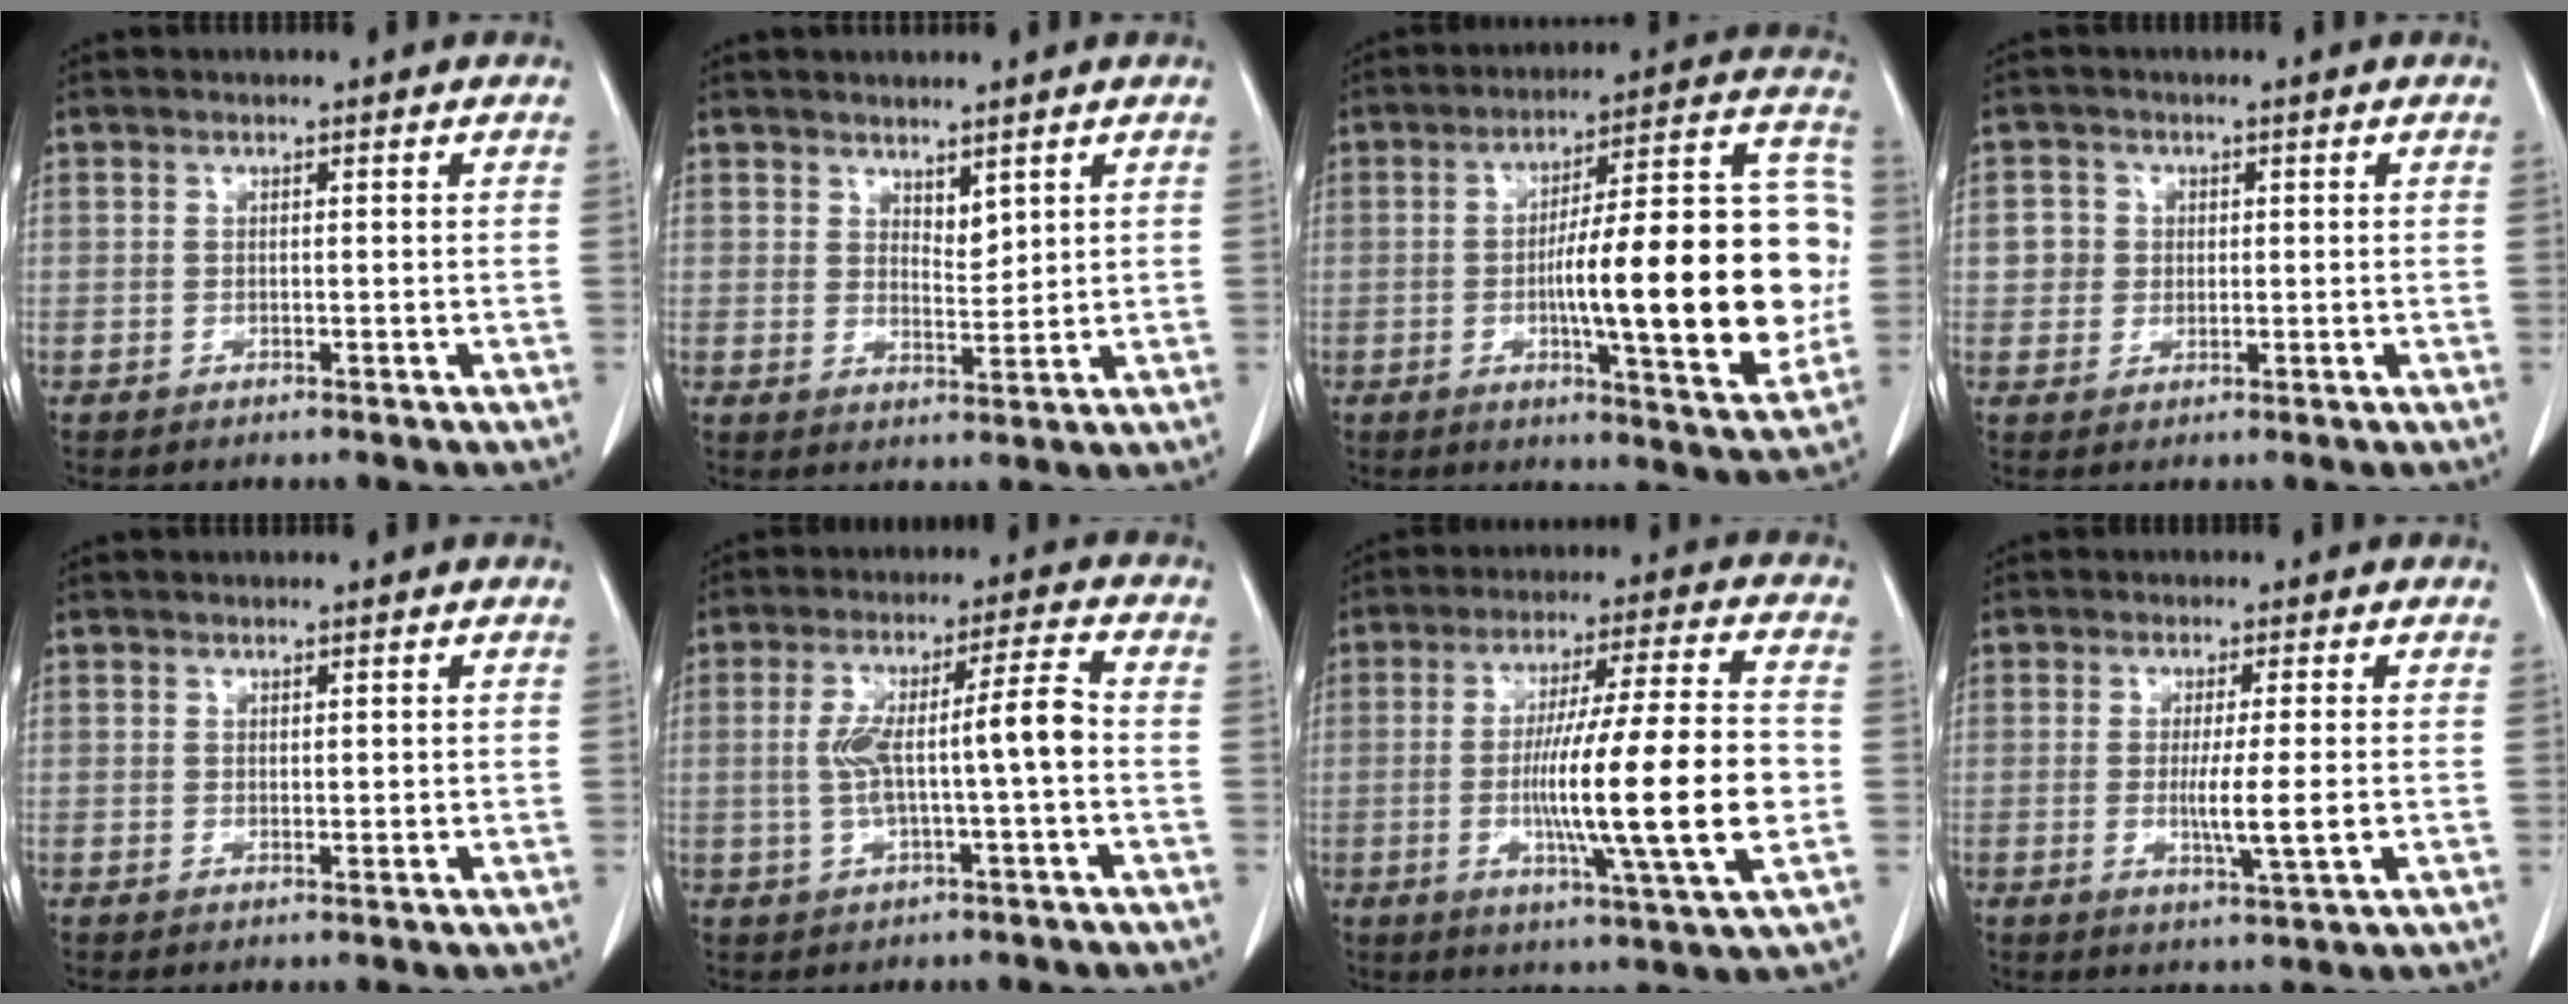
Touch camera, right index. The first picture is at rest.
{"total": 2.7, "force": [2.0, 1.1, 1.4], "torque": [-0.021, -0.010, 0.043]}
{"total": 22.4, "force": [-2.0, 4.0, 22.0], "torque": [-0.267, 0.032, -0.025]}
{"total": 3.2, "force": [0.3, 3.1, 0.5], "torque": [0.002, 0.009, 0.005]}
{"total": 0.8, "force": [0.5, 0.6, 0.4], "torque": [0.003, -0.004, 0.007]}
{"total": 8.7, "force": [-0.7, 0.8, 8.7], "torque": [-0.162, 0.027, -0.012]}
{"total": 17.7, "force": [-2.7, -0.2, 17.5], "torque": [-0.292, -0.009, -0.048]}
{"total": 5.7, "force": [-0.7, -0.1, 5.6], "torque": [-0.098, -0.014, -0.011]}